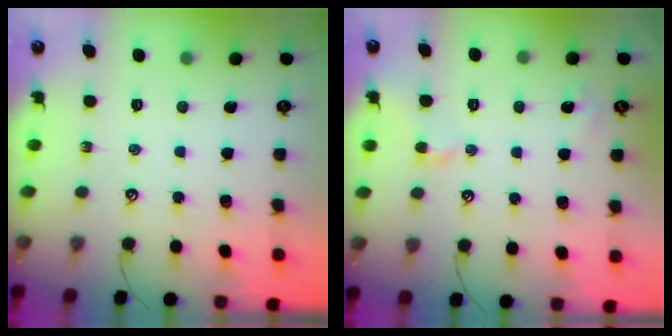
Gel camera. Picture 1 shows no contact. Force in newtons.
{"total": 2.3, "press": 2.3, "slide": 0.6}